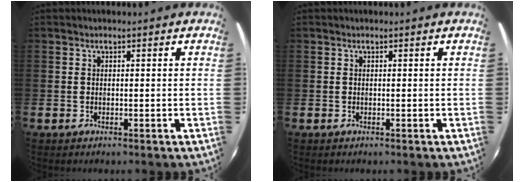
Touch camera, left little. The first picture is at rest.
{"total": 0.0}